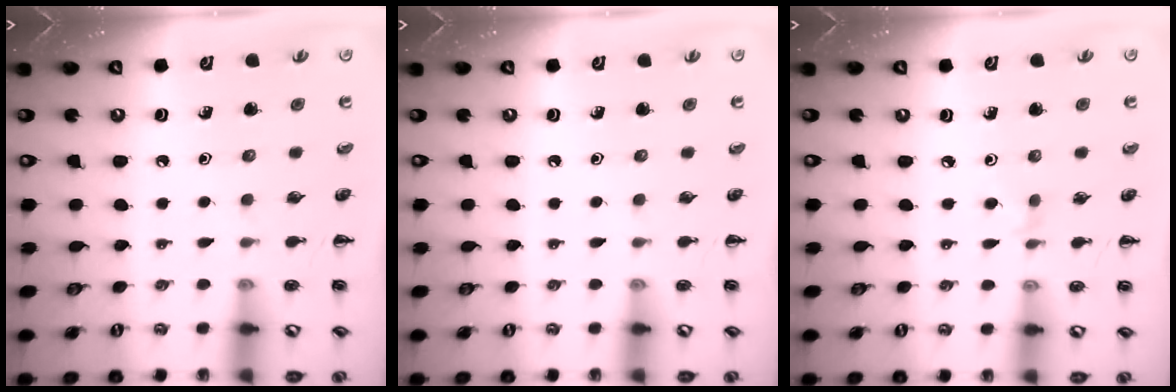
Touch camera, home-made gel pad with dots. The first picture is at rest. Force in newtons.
{"total": 0.0}
{"total": 2.2, "press": 2.0, "slide": 0.8}